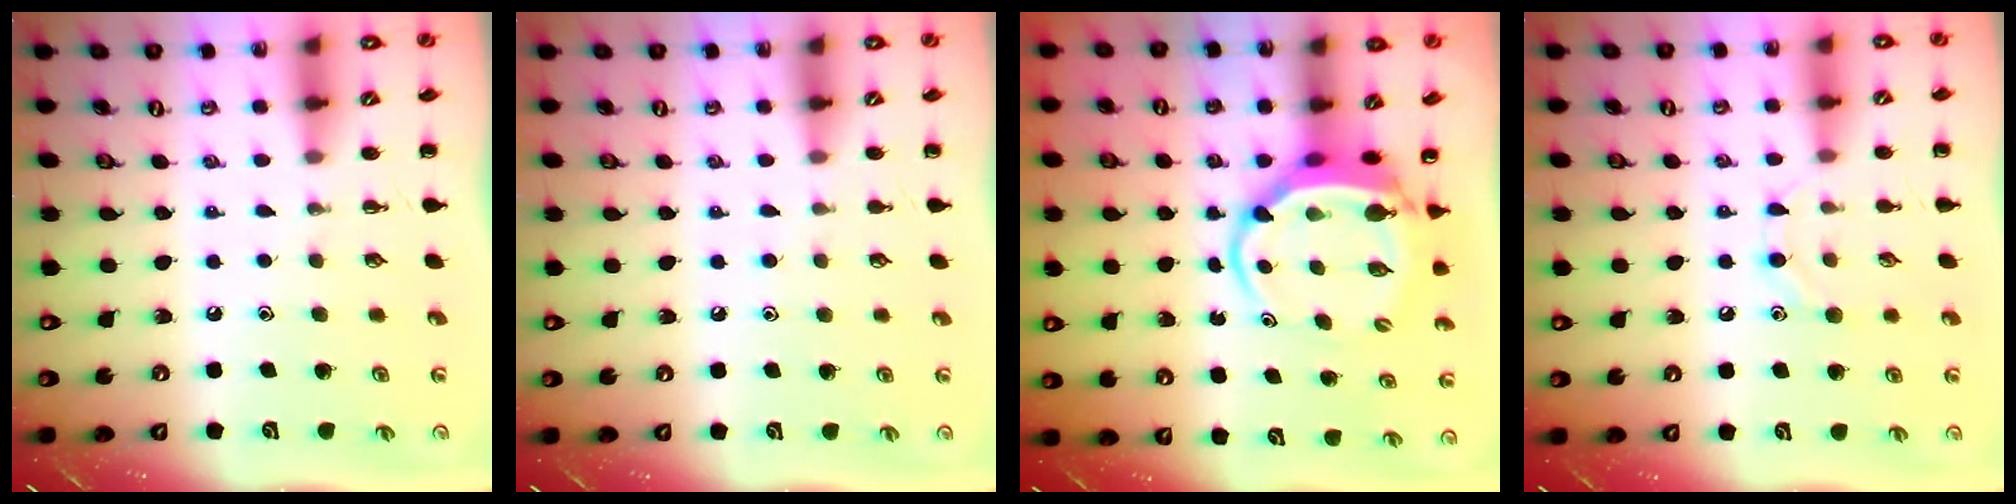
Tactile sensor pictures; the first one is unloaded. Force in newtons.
{"total": 5.1, "press": 4.8, "slide": 1.8}
{"total": 5.9, "press": 5.8, "slide": 1.1}
{"total": 6.9, "press": 6.7, "slide": 1.3}